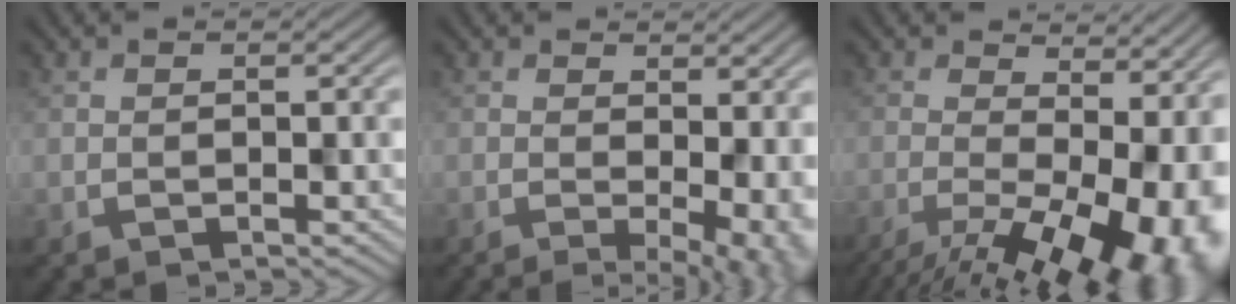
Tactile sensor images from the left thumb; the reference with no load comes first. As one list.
[{"total": 5.8, "force": [0.0, 2.0, 5.5], "torque": [-0.059, -0.007, 0.013]}, {"total": 14.5, "force": [-4.2, 6.2, 12.4], "torque": [-0.161, -0.024, -0.037]}]